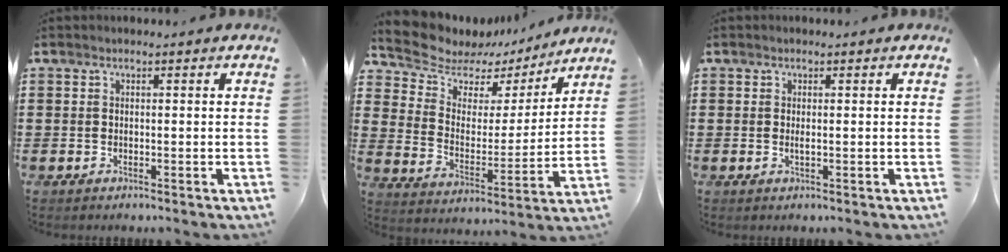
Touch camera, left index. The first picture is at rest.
{"total": 7.1, "force": [6.0, 3.6, 1.1], "torque": [-0.058, -0.039, 0.106]}
{"total": 0.8, "force": [0.0, 0.1, 0.8], "torque": [-0.016, -0.003, 0.001]}